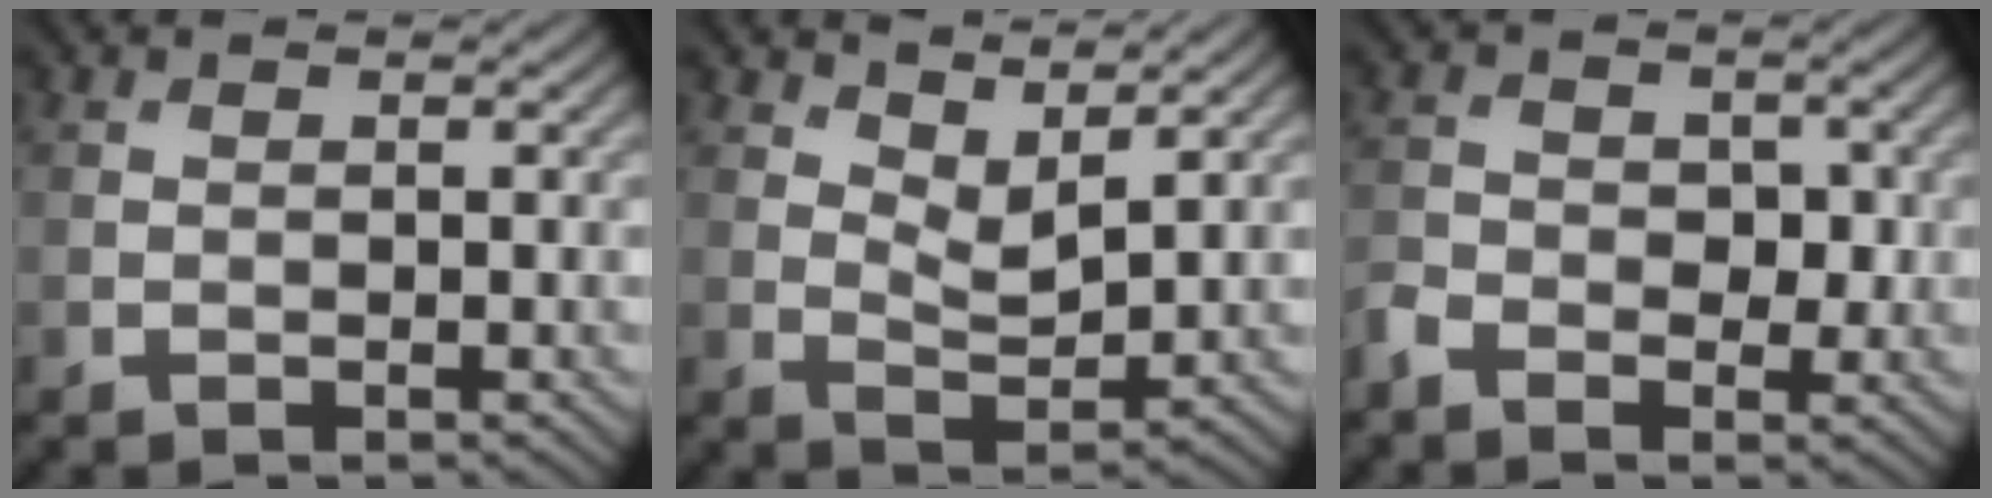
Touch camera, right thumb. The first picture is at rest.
{"total": 4.4, "force": [3.3, 1.5, 2.5], "torque": [-0.058, -0.008, 0.058]}
{"total": 3.6, "force": [-1.7, 2.4, 2.1], "torque": [-0.041, 0.000, -0.040]}